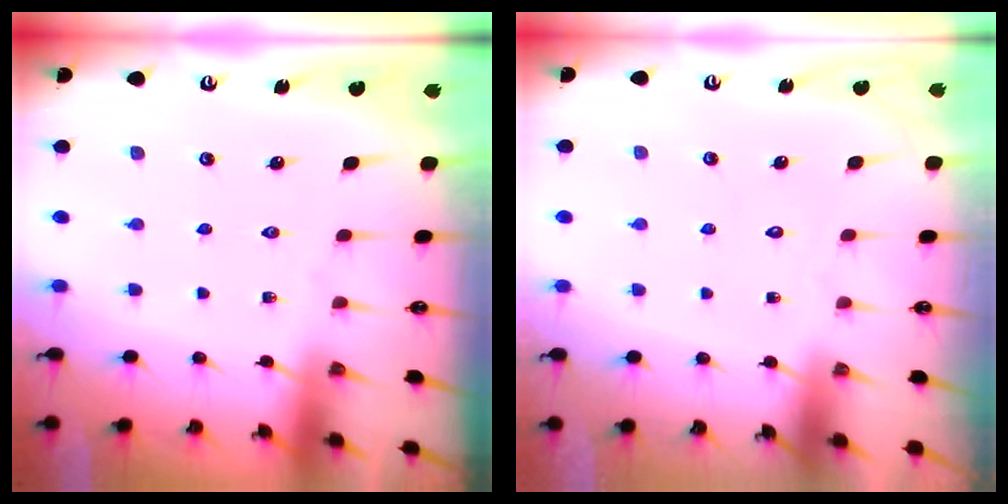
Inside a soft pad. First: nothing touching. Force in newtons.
{"total": 1.6, "press": 1.6, "slide": 0.1}